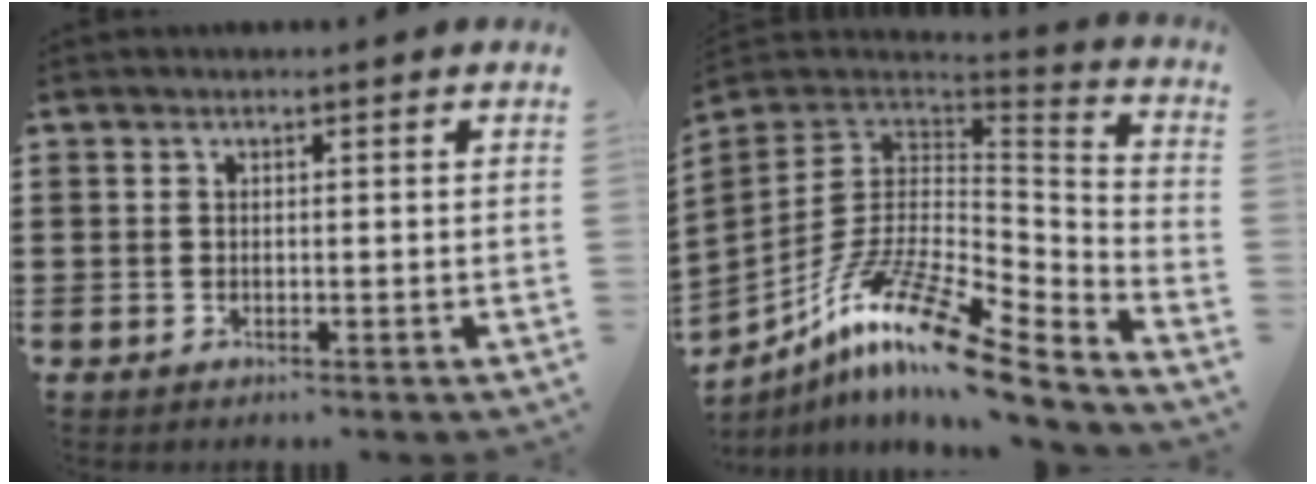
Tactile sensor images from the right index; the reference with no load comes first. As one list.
[{"total": 15.5, "force": [-9.2, 4.4, 11.6], "torque": [-0.228, 0.020, -0.171]}]